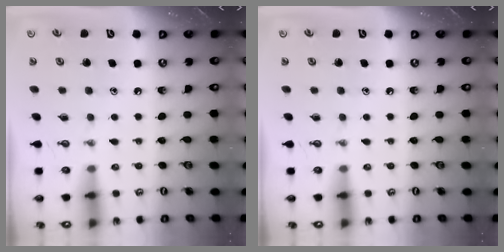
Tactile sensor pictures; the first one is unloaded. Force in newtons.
{"total": 0.0}